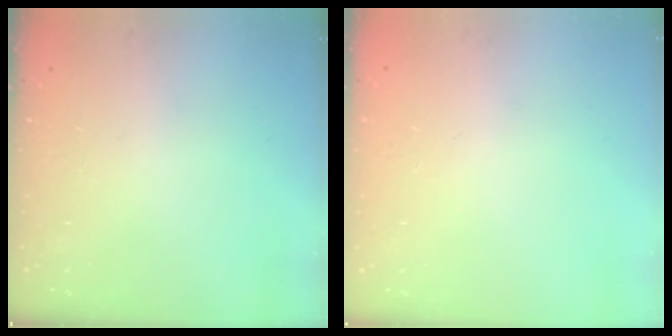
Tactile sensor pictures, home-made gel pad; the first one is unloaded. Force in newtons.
{"total": 0.0}